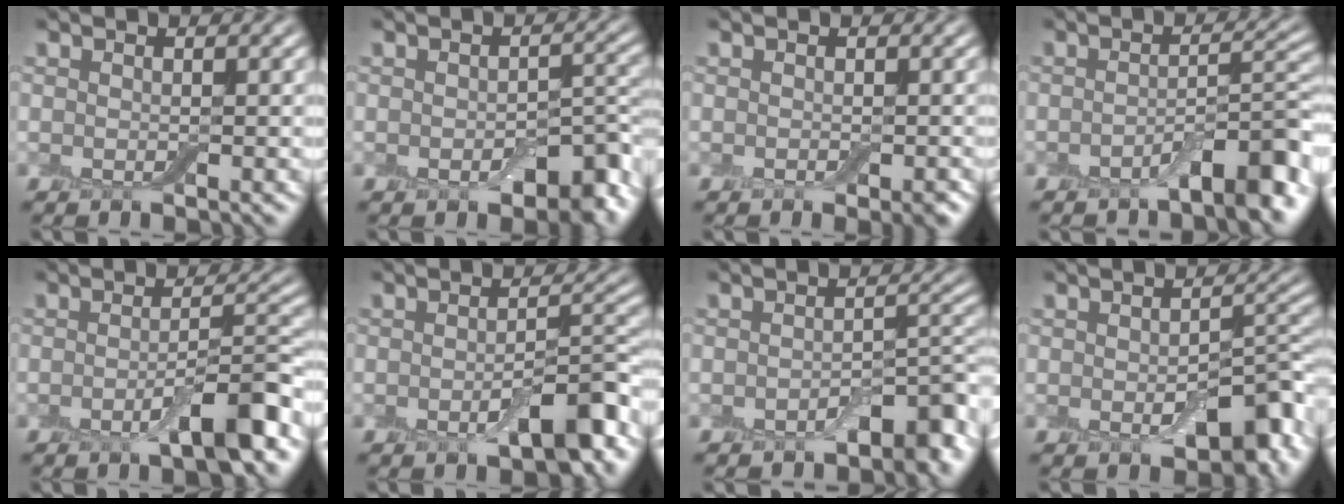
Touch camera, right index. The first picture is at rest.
{"total": 4.5, "force": [-1.8, 2.4, 3.4], "torque": [-0.043, -0.004, -0.024]}
{"total": 1.3, "force": [-0.7, 0.6, 1.0], "torque": [-0.016, -0.004, -0.009]}
{"total": 5.1, "force": [-2.8, 1.3, 4.1], "torque": [-0.058, 0.013, -0.046]}
{"total": 6.0, "force": [-2.5, 1.6, 5.3], "torque": [-0.082, 0.004, -0.042]}
{"total": 5.9, "force": [-2.2, 2.1, 5.0], "torque": [-0.075, 0.002, -0.035]}
{"total": 4.0, "force": [-2.3, 1.7, 2.7], "torque": [-0.034, 0.005, -0.035]}
{"total": 6.2, "force": [-2.1, 3.3, 4.8], "torque": [-0.064, -0.006, -0.026]}